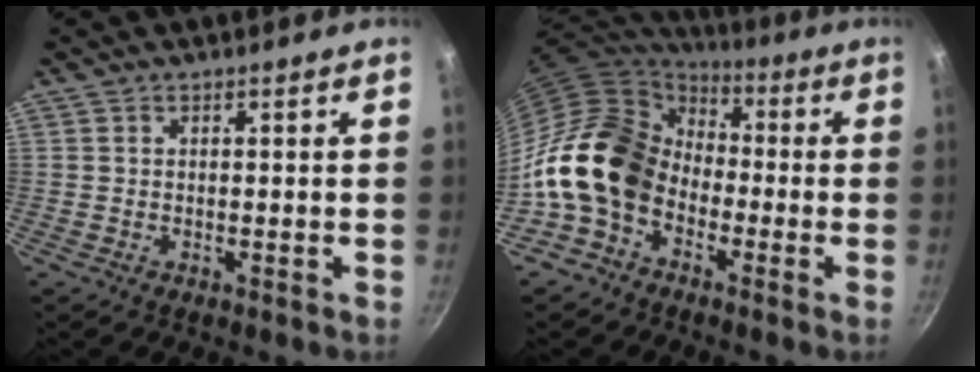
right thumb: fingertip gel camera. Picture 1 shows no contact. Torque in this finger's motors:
{"motor_torque": [2.59, 2.42, 1.38, -1.39, 0.42]}